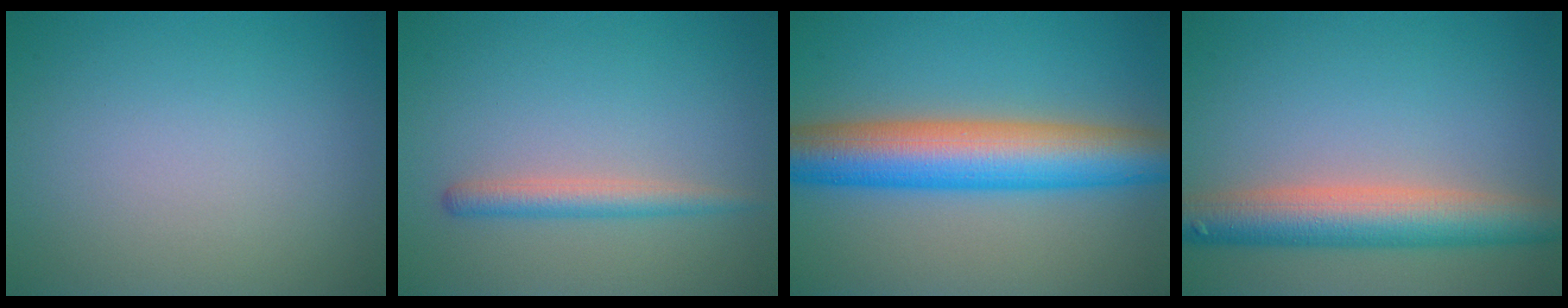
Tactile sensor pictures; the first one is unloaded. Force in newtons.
{"total": 2.2, "press": 2.2, "slide": 0.0}
{"total": 9.8, "press": 9.8, "slide": 0.1}
{"total": 6.6, "press": 6.6, "slide": 0.4}